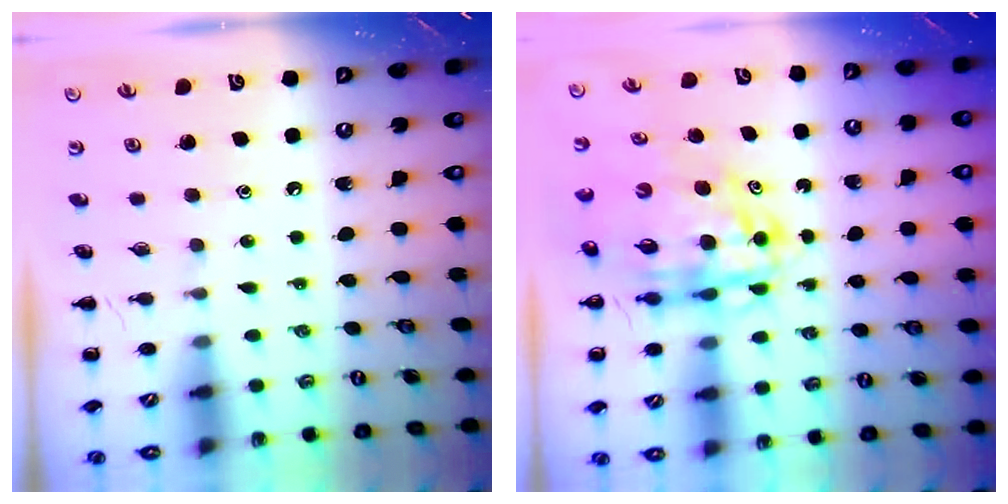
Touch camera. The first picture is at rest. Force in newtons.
{"total": 11.6, "press": 11.1, "slide": 3.2}